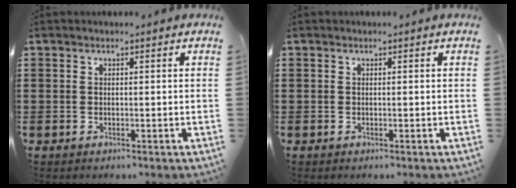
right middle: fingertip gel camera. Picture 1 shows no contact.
{"total": 0.0}